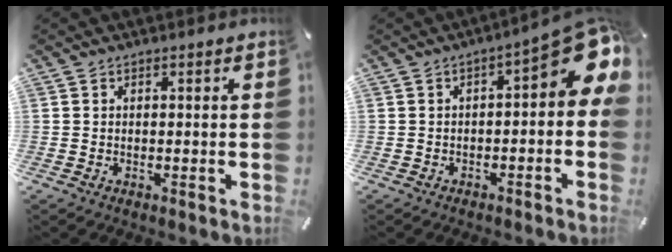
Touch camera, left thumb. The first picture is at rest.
{"total": 10.5, "force": [2.9, 4.2, 9.2], "torque": [-0.110, -0.026, 0.048]}